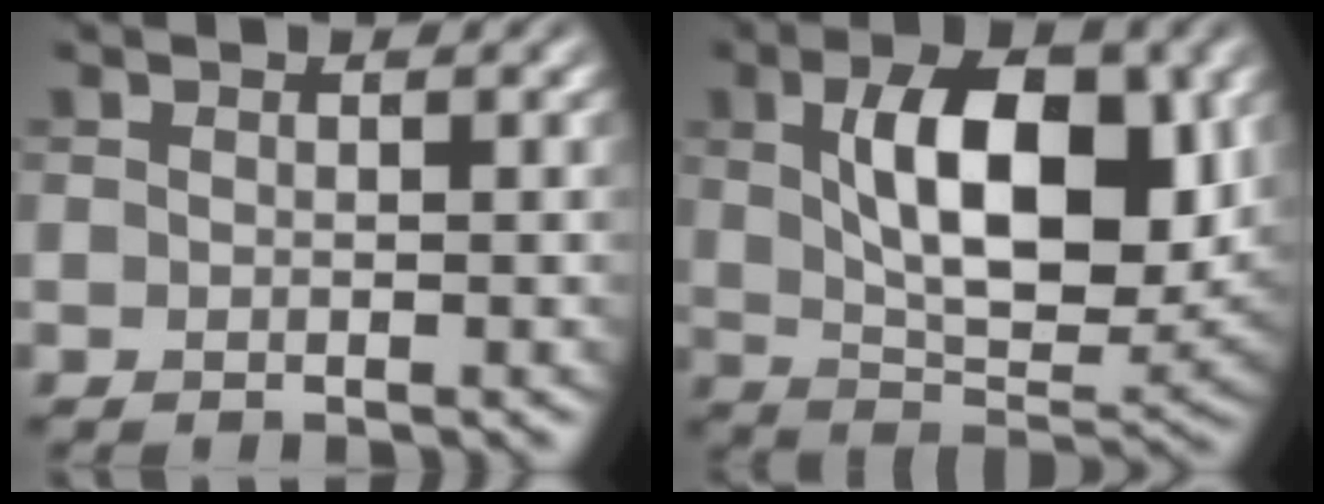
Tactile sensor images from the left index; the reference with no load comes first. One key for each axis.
{"total": 10.7, "fx": 2.3, "fy": 5.3, "fz": 9.1, "tx": -0.141, "ty": -0.002, "tz": 0.042}